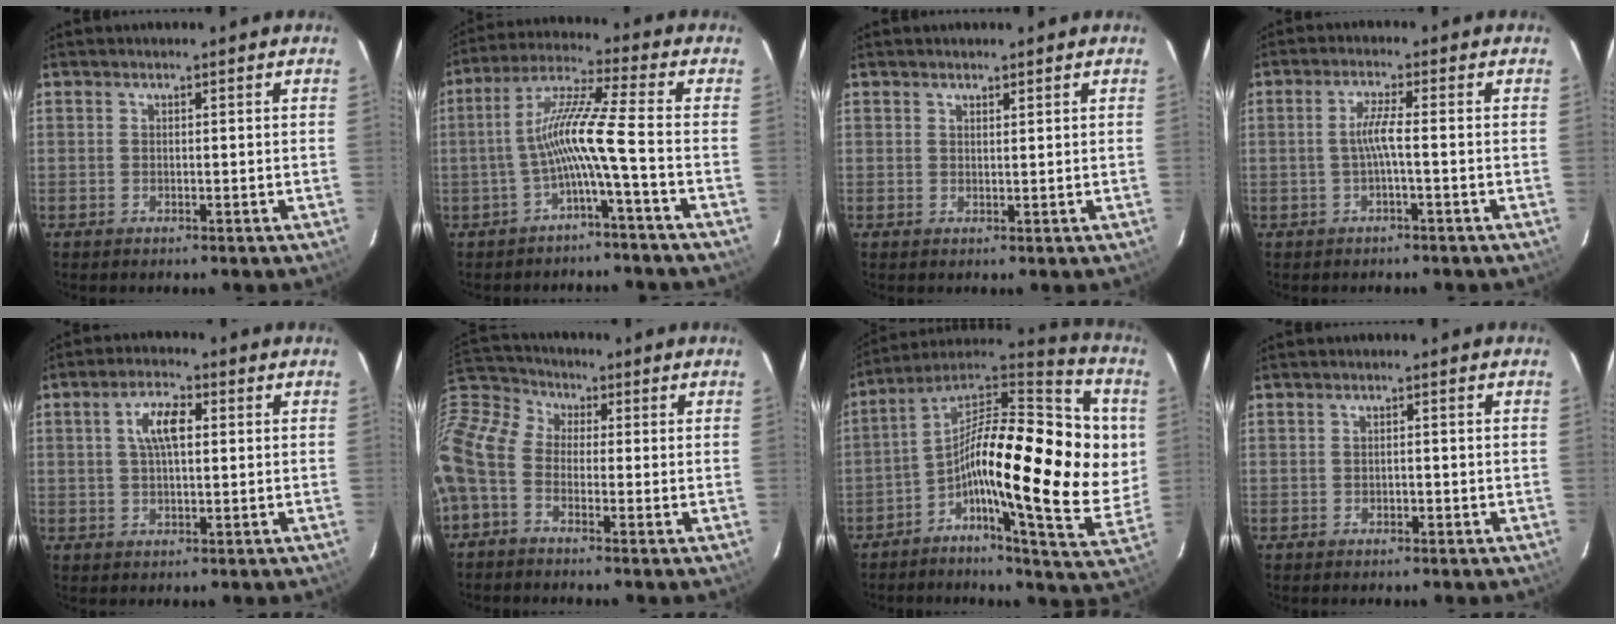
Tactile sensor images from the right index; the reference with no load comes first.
{"total": 8.8, "force": [-3.1, -1.4, 8.1], "torque": [-0.169, 0.011, -0.056]}
{"total": 1.0, "force": [0.9, 0.2, 0.3], "torque": [-0.008, 0.000, 0.016]}
{"total": 3.1, "force": [-0.9, -0.4, 2.9], "torque": [-0.060, 0.002, -0.016]}
{"total": 5.9, "force": [1.3, 2.5, 5.2], "torque": [-0.100, 0.015, 0.025]}
{"total": 10.8, "force": [-2.8, 7.1, 7.7], "torque": [-0.172, 0.014, -0.073]}
{"total": 26.8, "force": [0.7, 9.0, 25.2], "torque": [-0.403, 0.024, -0.012]}
{"total": 0.7, "force": [-0.4, 0.4, 0.5], "torque": [-0.006, 0.003, -0.006]}